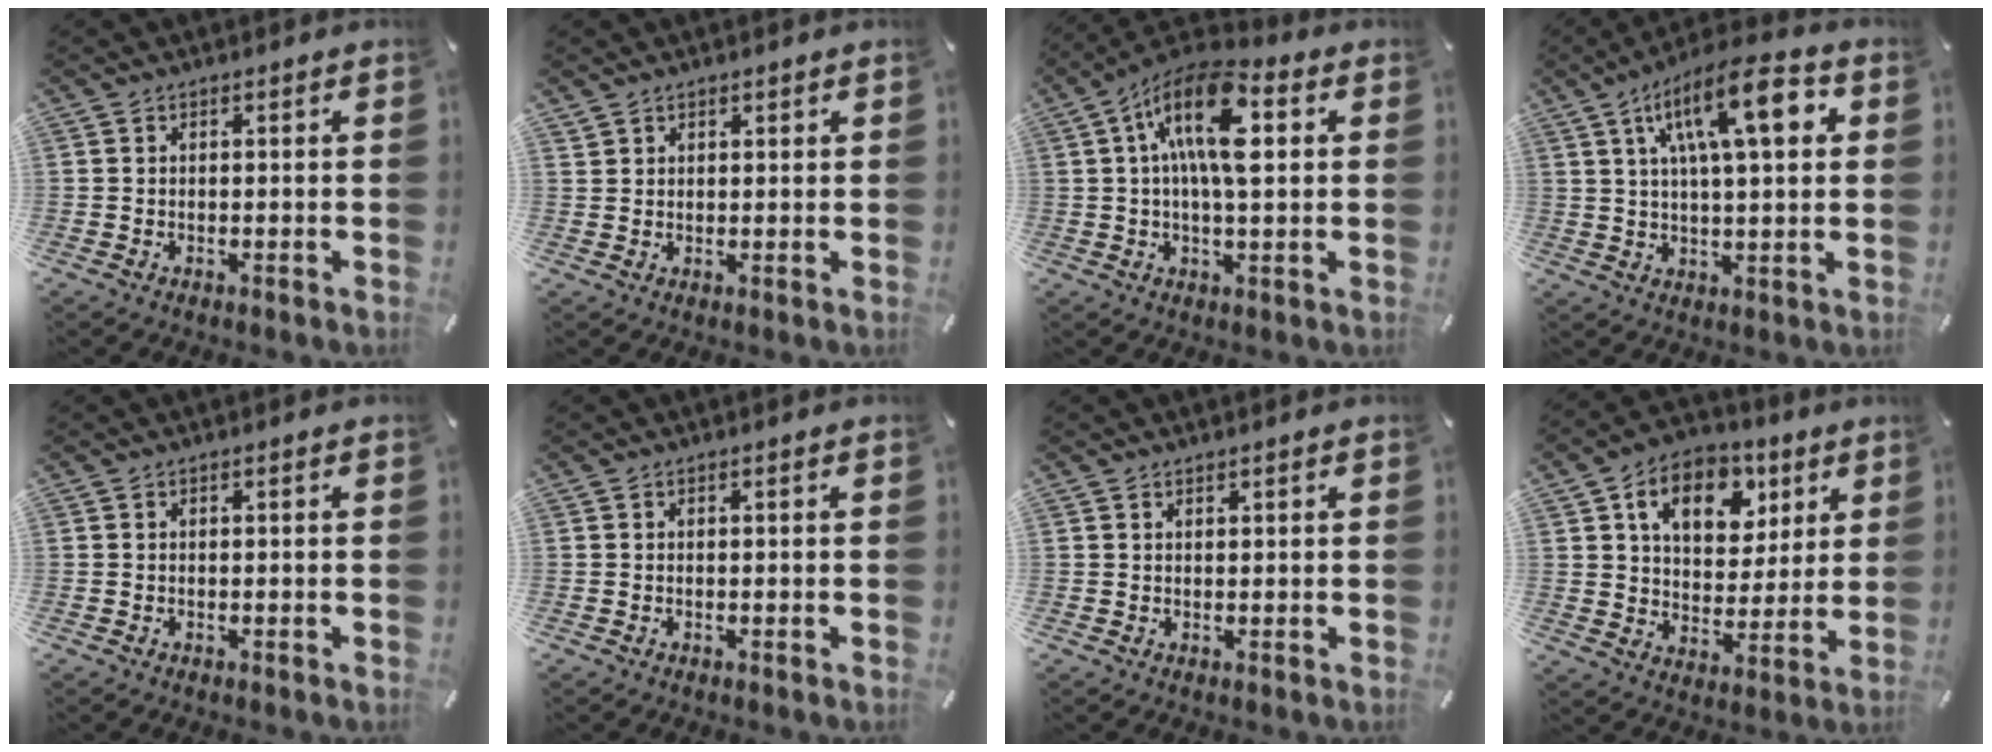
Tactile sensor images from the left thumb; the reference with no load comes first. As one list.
[{"total": 1.8, "force": [1.3, 1.2, 0.1], "torque": [-0.003, -0.002, 0.027]}, {"total": 15.4, "force": [3.7, 6.4, 13.5], "torque": [-0.252, -0.010, 0.058]}, {"total": 16.7, "force": [6.1, 5.7, 14.4], "torque": [-0.234, -0.004, 0.095]}, {"total": 0.0}, {"total": 0.0}, {"total": 0.6, "force": [0.5, 0.2, 0.1], "torque": [-0.002, -0.001, 0.011]}, {"total": 13.4, "force": [6.4, 9.5, 7.0], "torque": [-0.104, -0.024, 0.112]}]